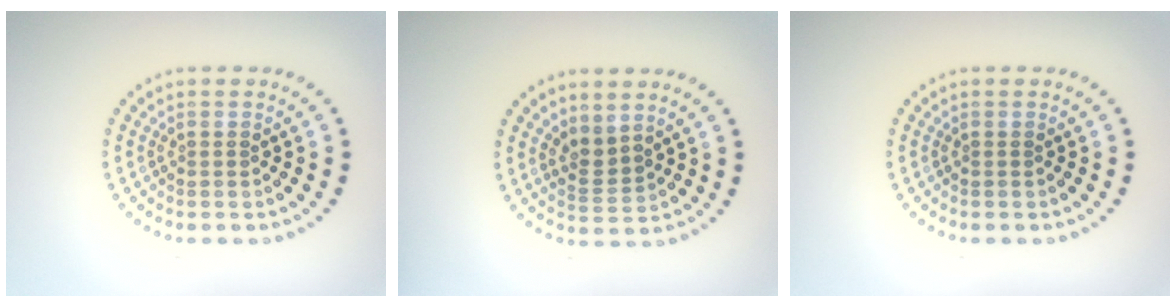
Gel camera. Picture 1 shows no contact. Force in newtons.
{"total": 2.1, "press": 1.5, "slide": 1.4}
{"total": 0.0}